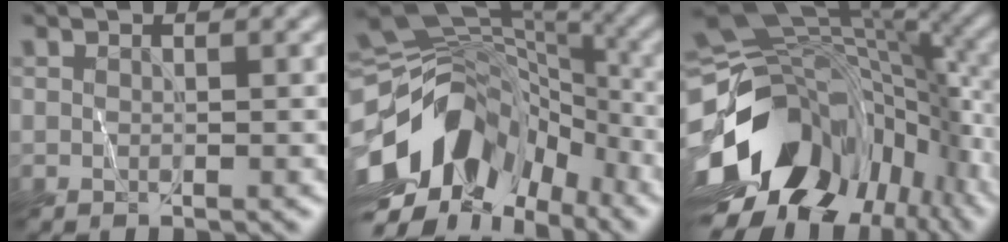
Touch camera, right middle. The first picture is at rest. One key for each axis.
{"total": 13.1, "fx": -5.2, "fy": 8.5, "fz": 8.4, "tx": -0.156, "ty": 0.012, "tz": -0.094}
{"total": 16.8, "fx": -5.4, "fy": 11.4, "fz": 11.2, "tx": -0.222, "ty": -0.019, "tz": -0.087}